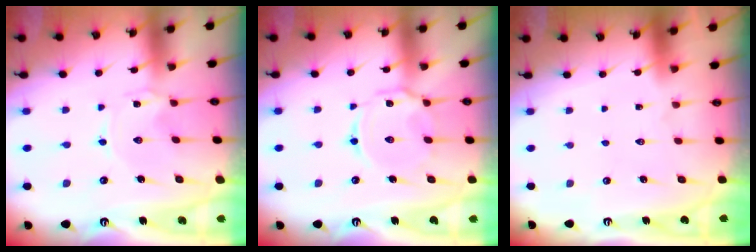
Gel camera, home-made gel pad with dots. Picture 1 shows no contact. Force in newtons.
{"total": 6.7, "press": 6.7, "slide": 0.6}
{"total": 1.6, "press": 1.6, "slide": 0.1}